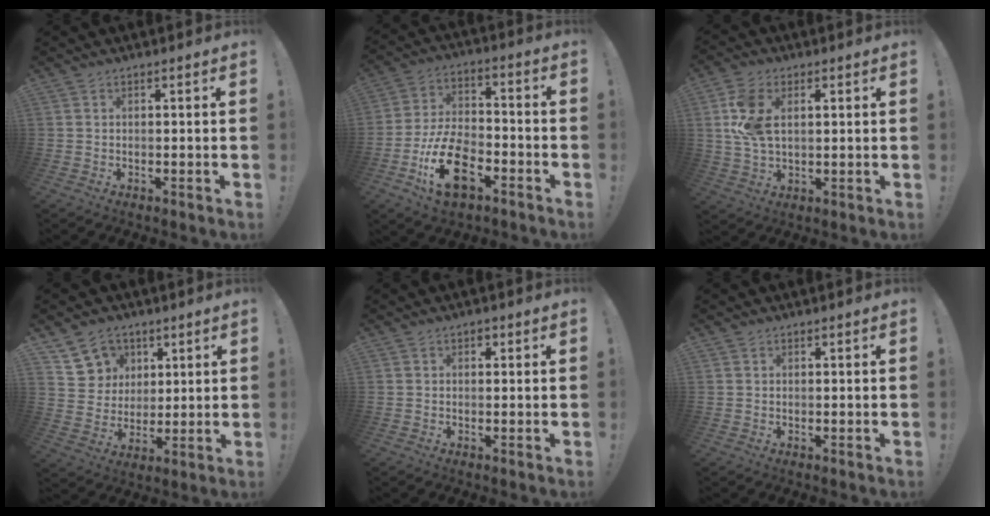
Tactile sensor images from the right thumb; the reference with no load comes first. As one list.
[{"total": 18.4, "force": [-8.3, 10.6, 12.5], "torque": [-0.225, 0.055, -0.136]}, {"total": 10.2, "force": [2.3, 6.1, 7.8], "torque": [-0.155, -0.002, 0.044]}, {"total": 10.1, "force": [5.4, 8.3, 1.5], "torque": [-0.029, -0.036, 0.113]}, {"total": 1.1, "force": [0.4, 0.9, 0.4], "torque": [0.000, 0.000, 0.005]}, {"total": 0.6, "force": [0.3, 0.5, 0.0], "torque": [0.009, -0.002, 0.005]}]